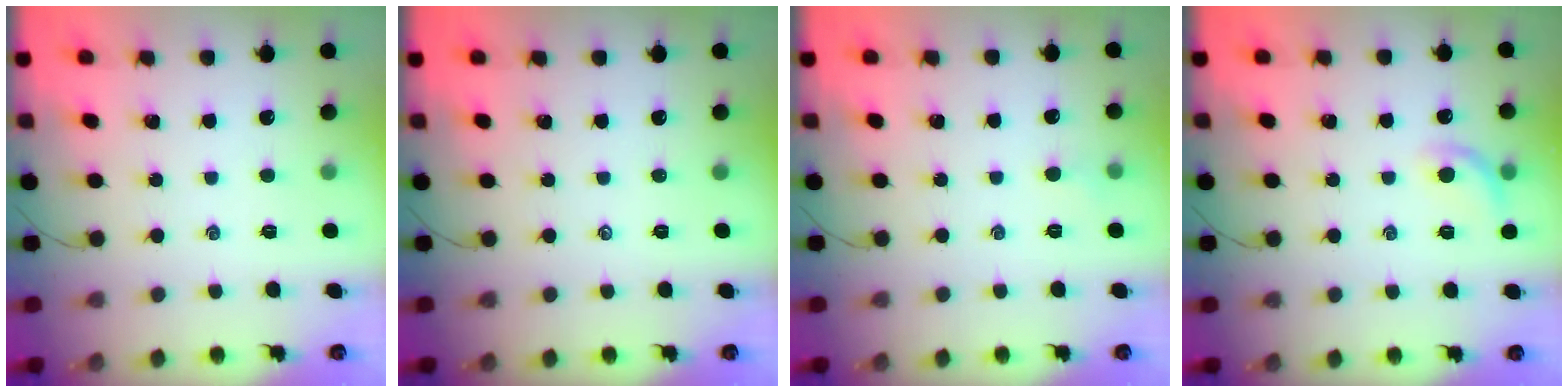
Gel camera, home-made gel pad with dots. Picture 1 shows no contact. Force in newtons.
{"total": 0.0}
{"total": 2.6, "press": 2.4, "slide": 0.8}
{"total": 7.9, "press": 7.8, "slide": 1.7}